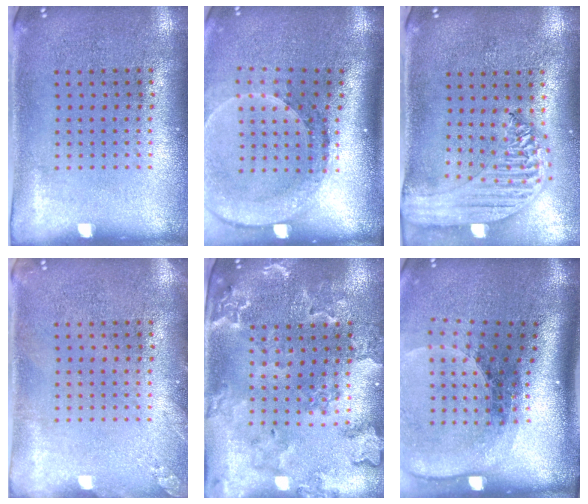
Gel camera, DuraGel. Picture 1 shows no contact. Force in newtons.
{"total": 2.7, "press": 2.0, "slide": 1.8}
{"total": 2.2, "press": 2.0, "slide": 1.0}
{"total": 1.0, "press": 1.0, "slide": 0.1}
{"total": 2.0, "press": 2.0, "slide": 0.2}
{"total": 2.6, "press": 1.9, "slide": 1.8}